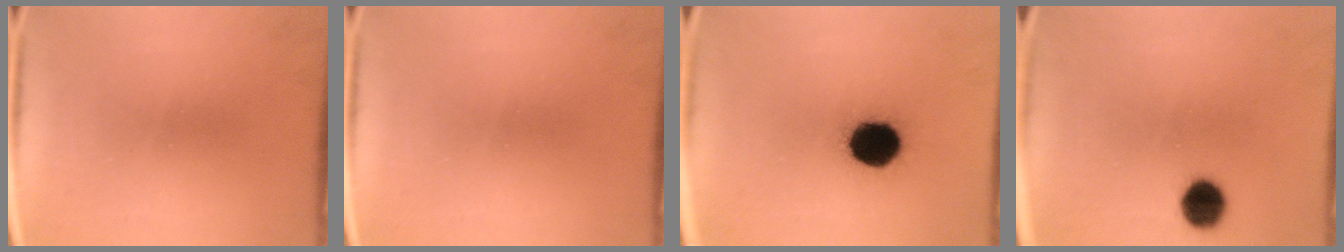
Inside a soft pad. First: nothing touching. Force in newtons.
{"total": 0.0}
{"total": 14.5}
{"total": 7.0}